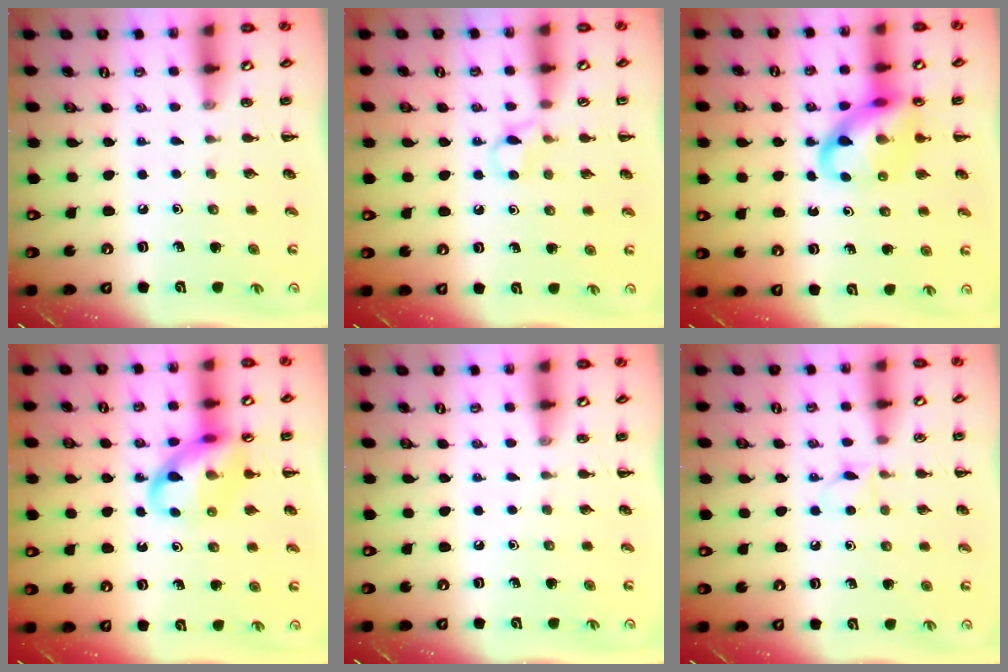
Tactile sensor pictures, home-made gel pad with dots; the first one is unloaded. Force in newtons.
{"total": 4.2, "press": 4.0, "slide": 1.0}
{"total": 13.2, "press": 12.9, "slide": 2.9}
{"total": 13.1, "press": 12.9, "slide": 2.2}
{"total": 0.0}
{"total": 3.7, "press": 3.5, "slide": 1.2}